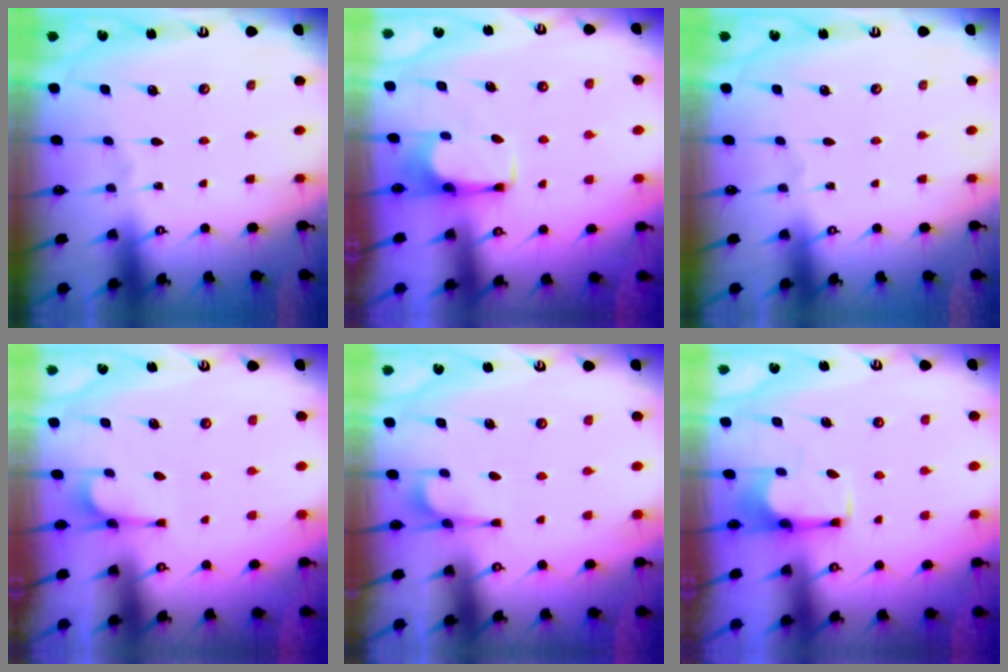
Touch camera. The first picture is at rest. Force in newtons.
{"total": 2.8, "press": 2.8, "slide": 0.5}
{"total": 0.0}
{"total": 1.2, "press": 0.4, "slide": 1.1}
{"total": 2.5, "press": 2.2, "slide": 1.2}
{"total": 2.5, "press": 2.3, "slide": 0.8}